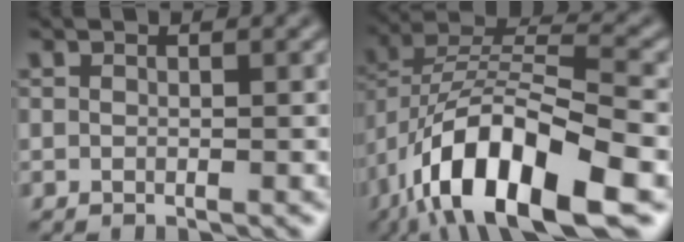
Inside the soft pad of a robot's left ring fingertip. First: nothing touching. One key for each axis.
{"total": 13.7, "fx": -7.1, "fy": 4.7, "fz": 10.7, "tx": -0.194, "ty": 0.003, "tz": -0.129}